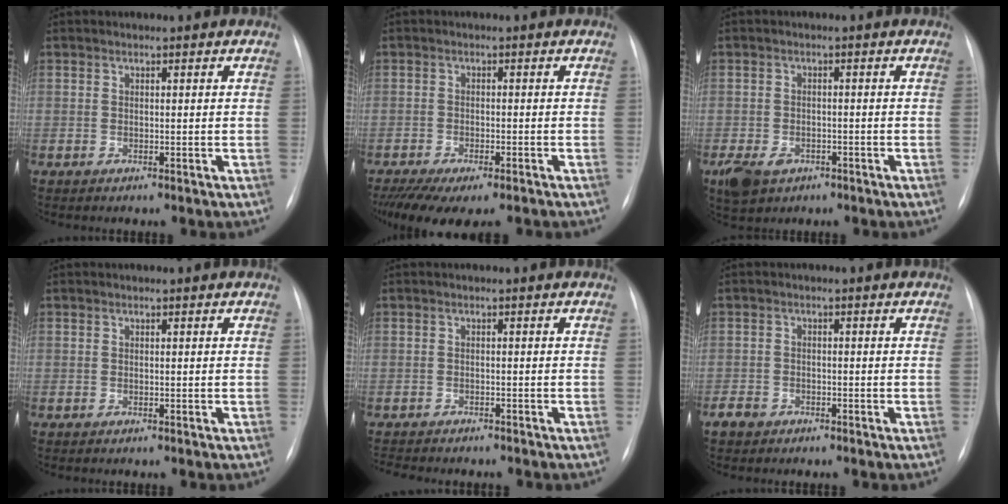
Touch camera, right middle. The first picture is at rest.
{"total": 11.1, "force": [-8.7, 2.9, 6.3], "torque": [-0.101, -0.009, -0.125]}
{"total": 6.1, "force": [-3.4, 4.4, 2.7], "torque": [-0.055, -0.004, -0.046]}
{"total": 0.0}
{"total": 6.8, "force": [-6.1, 1.6, 2.7], "torque": [-0.042, -0.006, -0.081]}
{"total": 2.1, "force": [-1.5, 1.4, 0.3], "torque": [-0.013, 0.004, -0.027]}